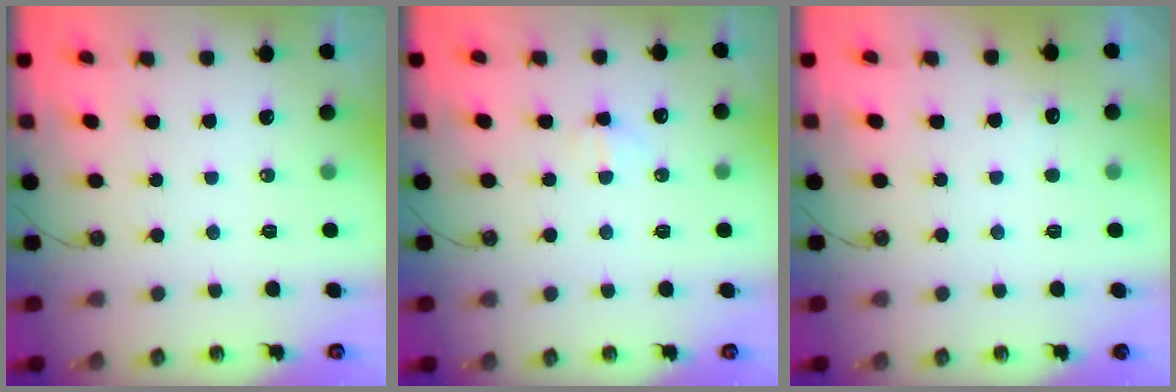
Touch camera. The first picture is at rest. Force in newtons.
{"total": 3.8, "press": 3.7, "slide": 1.0}
{"total": 2.5, "press": 2.3, "slide": 1.0}